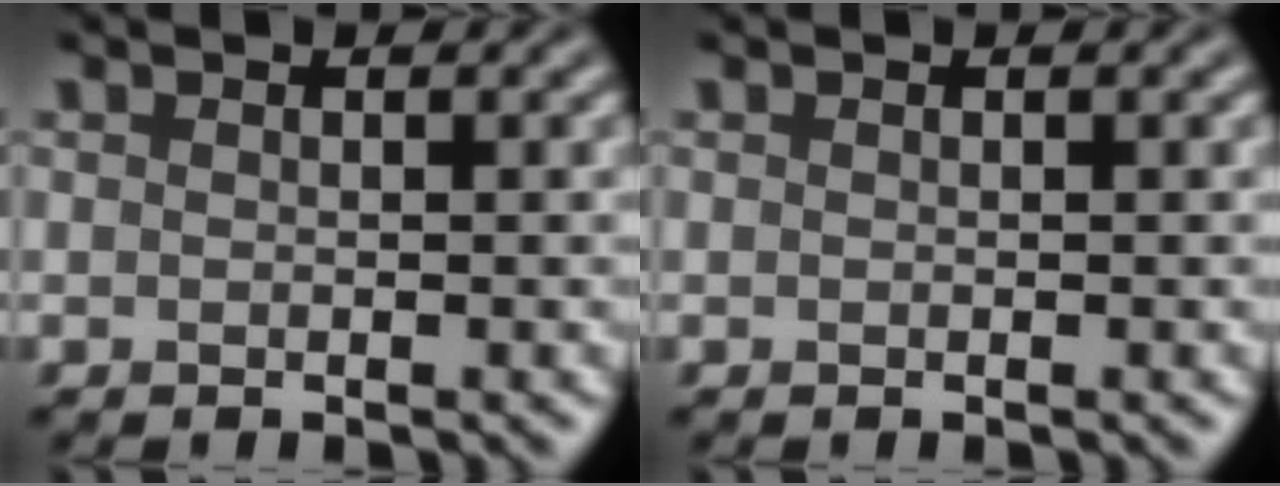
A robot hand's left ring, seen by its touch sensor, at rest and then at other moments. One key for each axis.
{"total": 0.0}